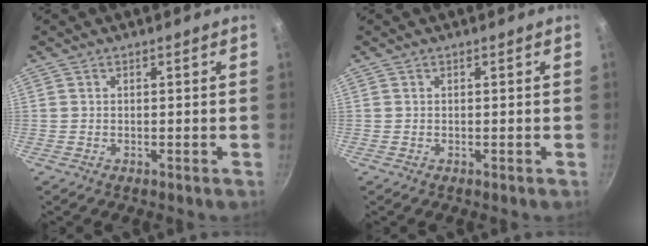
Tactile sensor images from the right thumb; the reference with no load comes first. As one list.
[{"total": 0.0}]